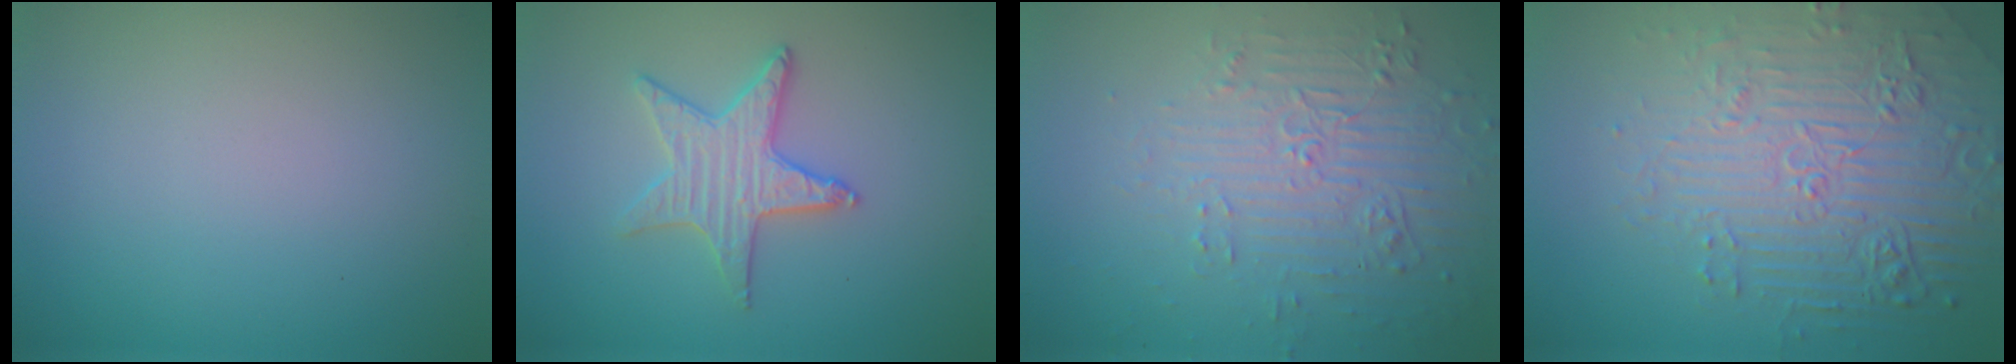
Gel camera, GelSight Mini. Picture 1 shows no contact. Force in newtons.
{"total": 3.1, "press": 3.1, "slide": 0.4}
{"total": 4.6, "press": 3.2, "slide": 3.2}
{"total": 7.6, "press": 5.6, "slide": 5.2}